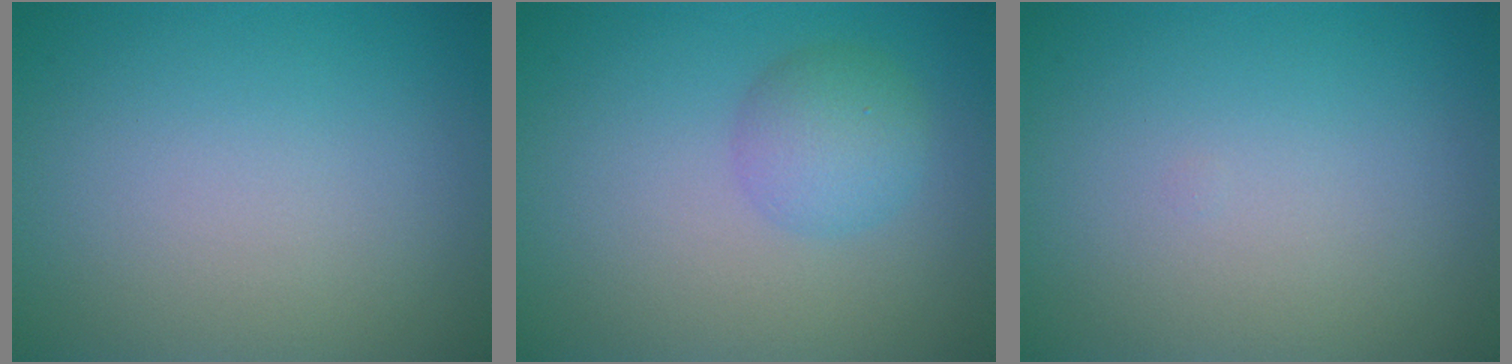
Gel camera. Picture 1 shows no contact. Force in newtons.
{"total": 2.9, "press": 2.9, "slide": 0.1}
{"total": 0.0}